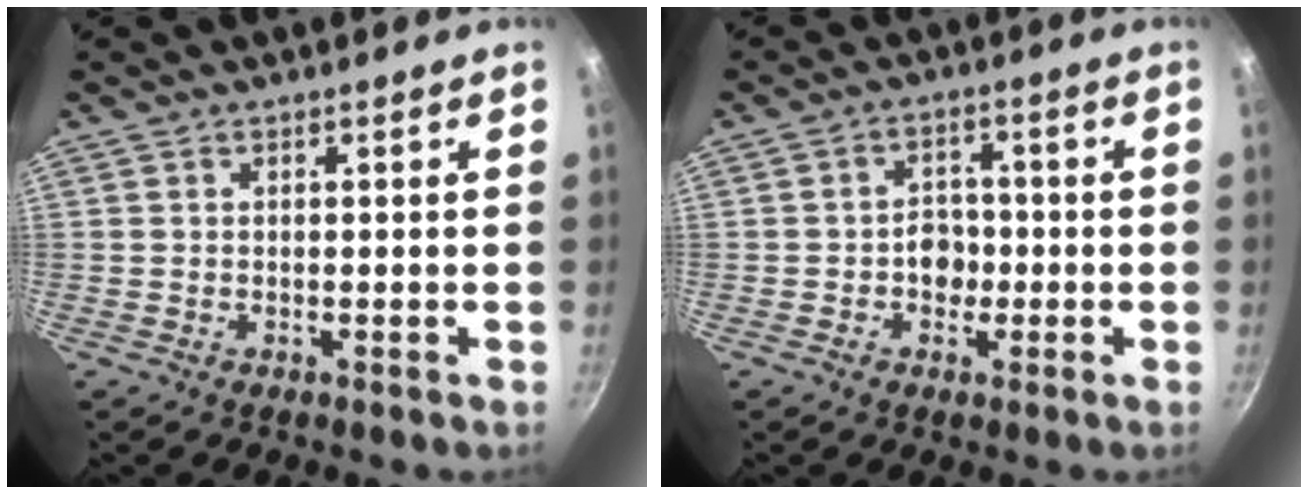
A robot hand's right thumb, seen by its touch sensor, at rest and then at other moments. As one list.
[{"total": 4.7, "force": [-1.1, 3.8, 2.5], "torque": [-0.004, 0.013, -0.020]}]